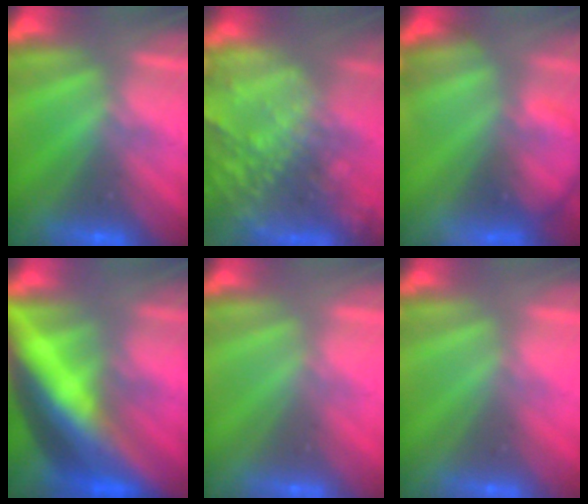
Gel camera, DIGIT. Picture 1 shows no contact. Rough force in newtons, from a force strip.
{"total": 8.5}
{"total": 9.1}
{"total": 5.9}
{"total": 2.9}
{"total": 2.8}